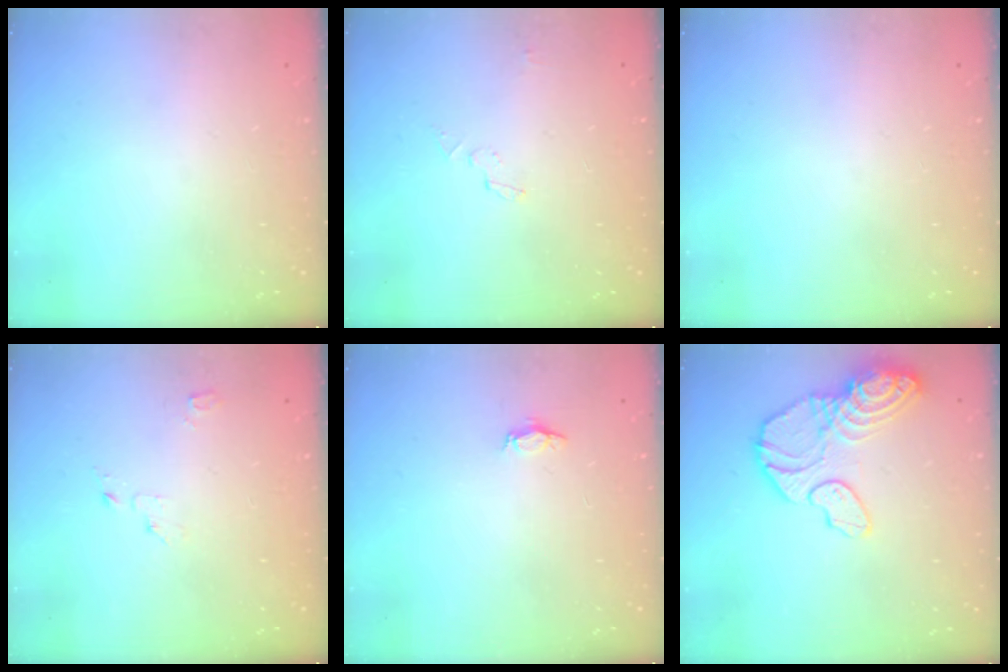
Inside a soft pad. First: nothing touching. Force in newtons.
{"total": 2.8, "press": 2.8, "slide": 0.2}
{"total": 0.0}
{"total": 2.4, "press": 2.4, "slide": 0.3}
{"total": 2.8, "press": 2.8, "slide": 0.4}
{"total": 15.5, "press": 15.4, "slide": 2.1}